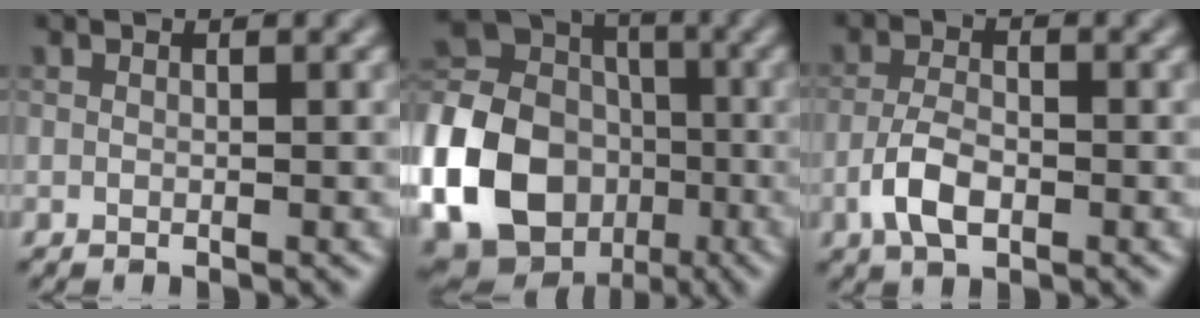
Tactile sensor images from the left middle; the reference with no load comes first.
{"total": 19.1, "force": [-5.5, 16.3, 8.3], "torque": [-0.194, -0.033, -0.129]}
{"total": 3.5, "force": [-1.5, 1.7, 2.6], "torque": [-0.055, 0.003, -0.037]}